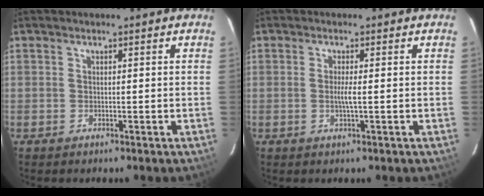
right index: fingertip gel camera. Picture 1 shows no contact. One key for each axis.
{"total": 2.0, "fx": -0.2, "fy": -0.2, "fz": 2.0, "tx": -0.036, "ty": -0.003, "tz": -0.007}